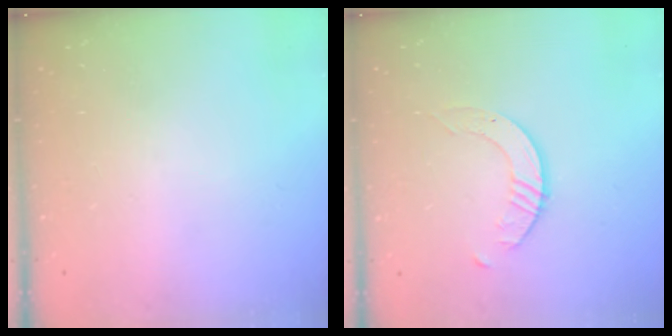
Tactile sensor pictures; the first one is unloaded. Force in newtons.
{"total": 2.6, "press": 2.6, "slide": 0.3}